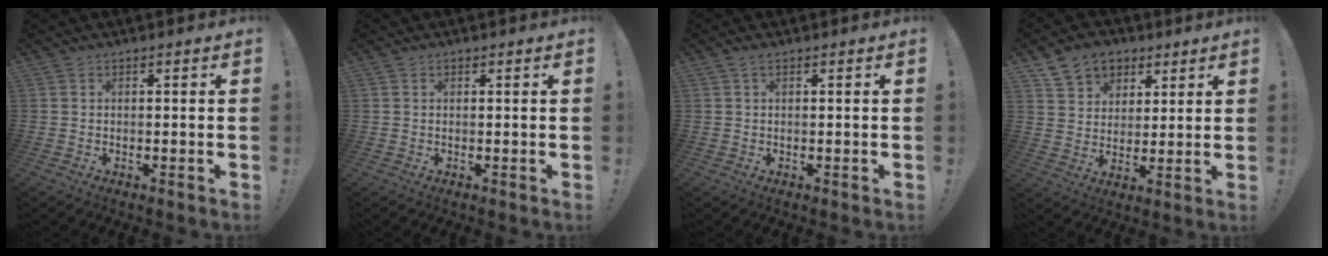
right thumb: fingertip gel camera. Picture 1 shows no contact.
{"total": 0.0}
{"total": 1.0, "force": [0.5, 0.1, 0.8], "torque": [-0.015, 0.000, 0.008]}
{"total": 10.5, "force": [6.0, 8.1, 3.2], "torque": [-0.043, -0.032, 0.117]}